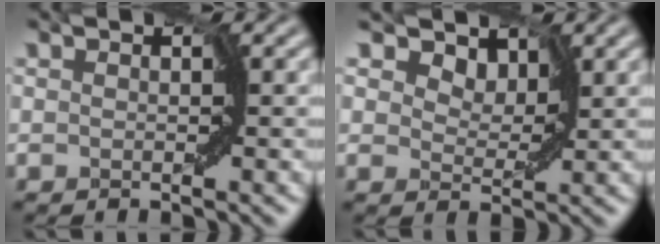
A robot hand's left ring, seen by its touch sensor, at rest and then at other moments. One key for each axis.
{"total": 4.4, "fx": 2.8, "fy": 2.6, "fz": 2.1, "tx": -0.033, "ty": 0.010, "tz": 0.019}